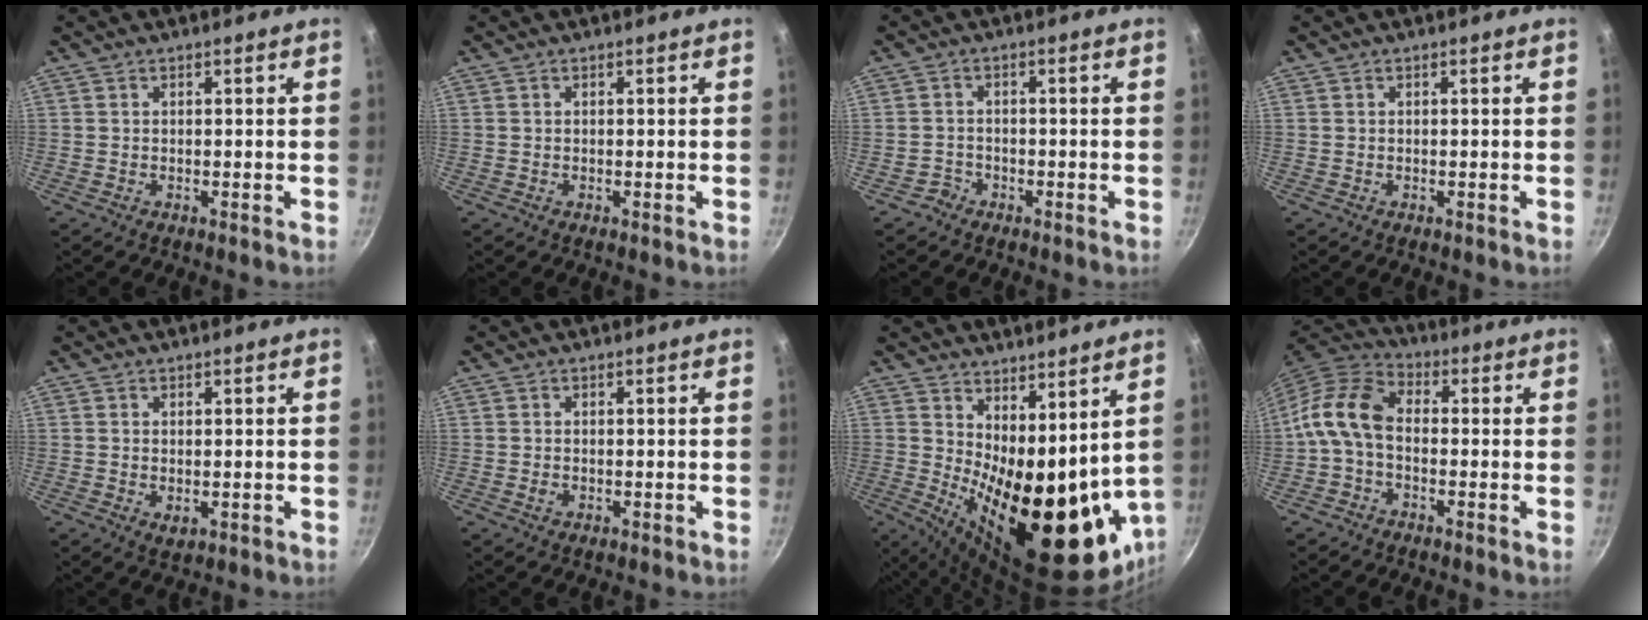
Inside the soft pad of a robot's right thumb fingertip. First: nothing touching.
{"total": 0.0}
{"total": 1.9, "force": [-1.4, 1.4, 0.1], "torque": [0.006, 0.021, -0.024]}
{"total": 0.0}
{"total": 2.1, "force": [0.0, 1.3, 1.6], "torque": [-0.024, -0.006, 0.002]}
{"total": 1.0, "force": [-0.2, 0.7, 0.7], "torque": [-0.011, 0.000, -0.003]}
{"total": 19.7, "force": [5.0, 8.6, 17.0], "torque": [-0.213, -0.051, 0.099]}
{"total": 9.6, "force": [-1.2, 6.4, 7.1], "torque": [-0.132, 0.037, -0.045]}